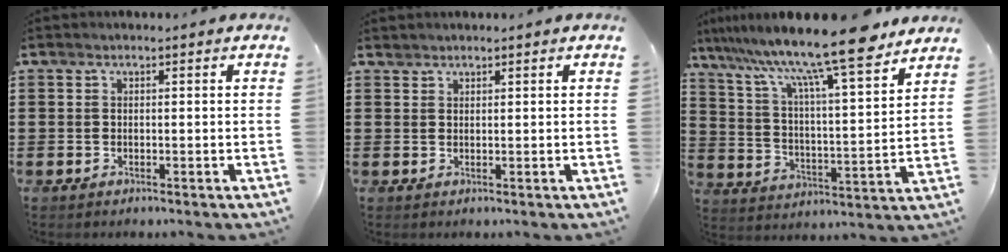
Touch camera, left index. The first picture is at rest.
{"total": 1.0, "force": [1.0, 0.2, 0.0], "torque": [-0.003, 0.000, 0.020]}
{"total": 13.6, "force": [11.2, 0.2, 7.7], "torque": [-0.169, -0.073, 0.184]}